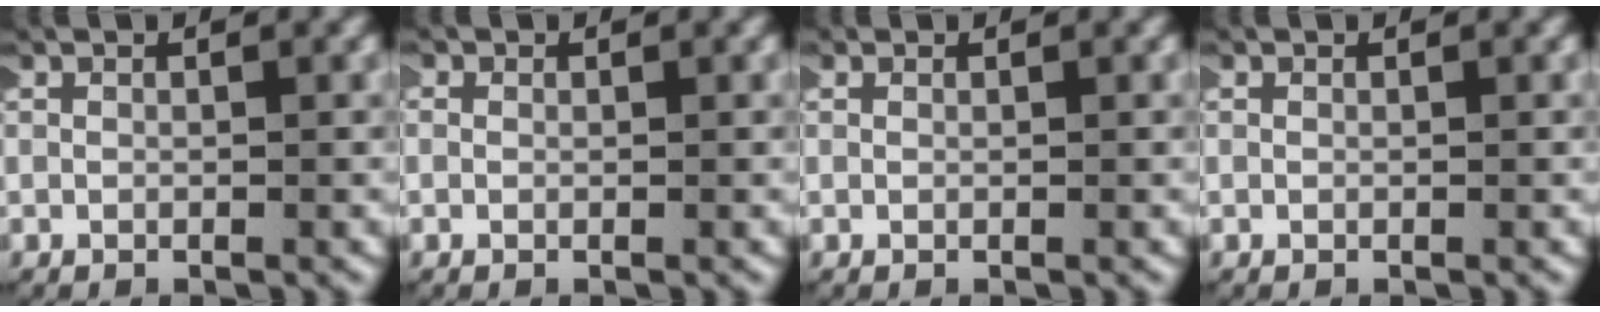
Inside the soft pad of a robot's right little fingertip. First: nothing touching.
{"total": 0.5, "force": [0.0, 0.5, 0.1], "torque": [-0.002, 0.000, -0.003]}
{"total": 0.0}
{"total": 0.0}